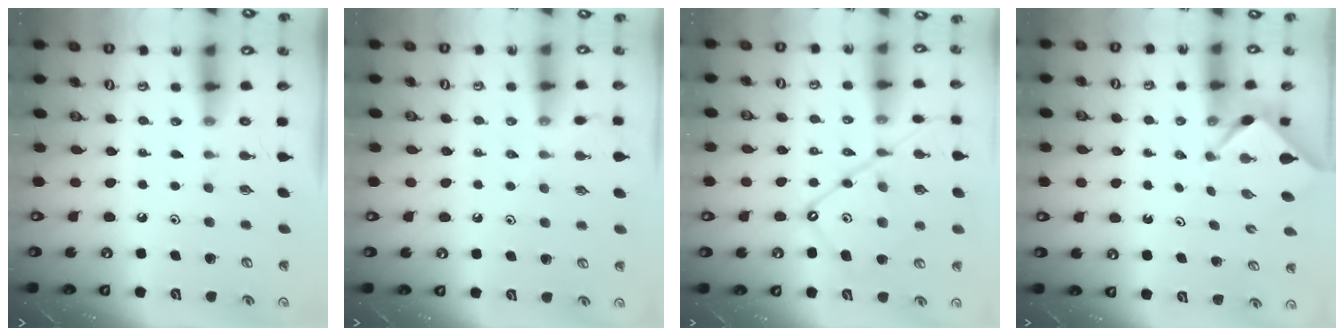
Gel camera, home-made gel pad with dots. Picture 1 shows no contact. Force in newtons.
{"total": 3.1, "press": 3.1, "slide": 0.5}
{"total": 15.1, "press": 15.0, "slide": 1.5}
{"total": 2.3, "press": 2.3, "slide": 0.3}